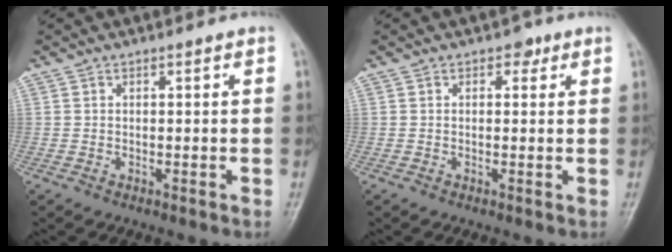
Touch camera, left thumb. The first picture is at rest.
{"total": 1.9, "force": [0.9, 1.3, 0.9], "torque": [0.002, 0.000, 0.007]}